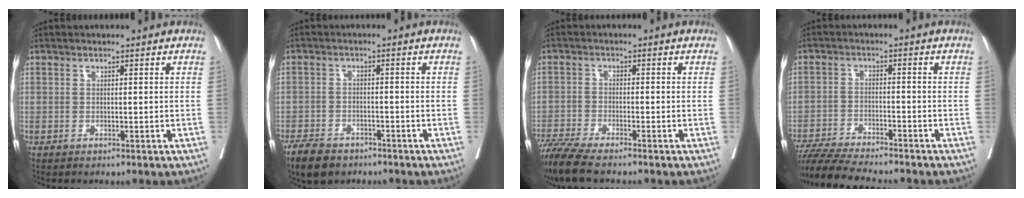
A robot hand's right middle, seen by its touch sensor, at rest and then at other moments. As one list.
[{"total": 6.0, "force": [-4.6, 2.8, 2.6], "torque": [-0.051, -0.006, -0.077]}, {"total": 7.0, "force": [-5.9, 0.4, 3.7], "torque": [-0.073, -0.022, -0.109]}, {"total": 11.0, "force": [-9.9, 0.6, 4.8], "torque": [-0.079, -0.021, -0.160]}]